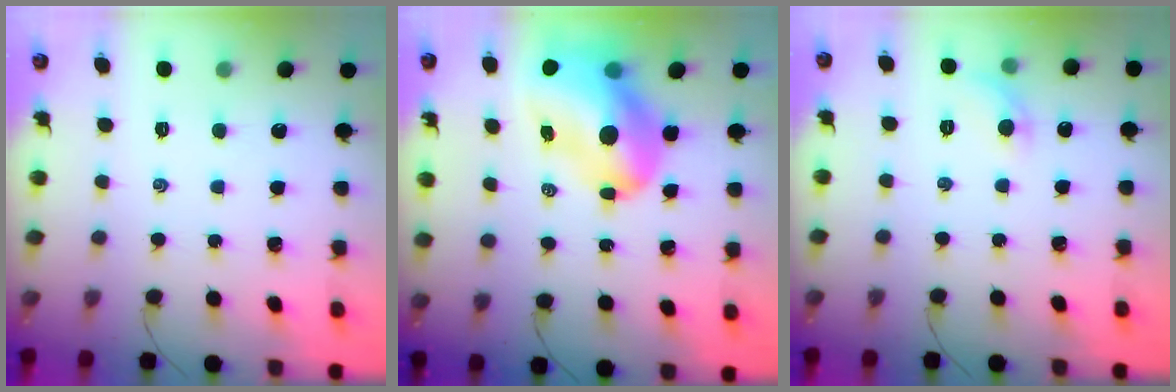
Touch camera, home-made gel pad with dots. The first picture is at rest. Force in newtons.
{"total": 16.9, "press": 16.2, "slide": 4.9}
{"total": 6.0, "press": 5.8, "slide": 1.7}